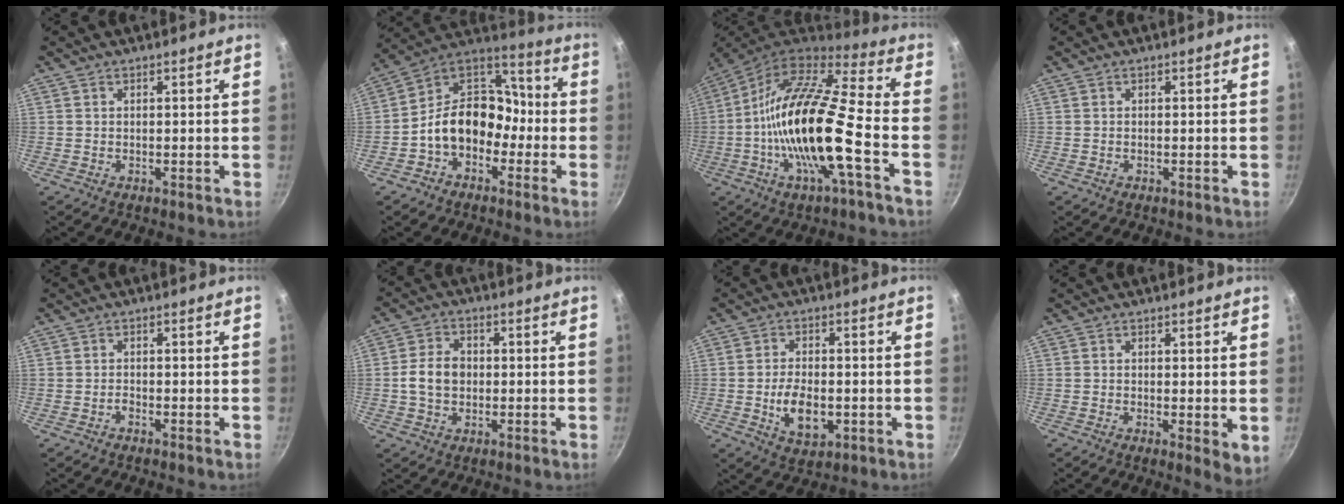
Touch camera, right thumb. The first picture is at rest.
{"total": 14.6, "force": [-4.3, 11.0, 8.6], "torque": [-0.088, 0.069, -0.097]}
{"total": 21.3, "force": [-5.0, 5.4, 20.0], "torque": [-0.362, 0.033, -0.112]}
{"total": 0.0}
{"total": 0.8, "force": [-0.7, 0.2, 0.3], "torque": [-0.007, 0.008, -0.016]}
{"total": 6.7, "force": [-0.3, 5.1, 4.4], "torque": [-0.067, 0.018, -0.012]}
{"total": 8.5, "force": [-1.7, 4.9, 6.7], "torque": [-0.106, 0.004, -0.024]}
{"total": 4.1, "force": [0.1, 1.4, 3.9], "torque": [-0.050, -0.014, 0.000]}